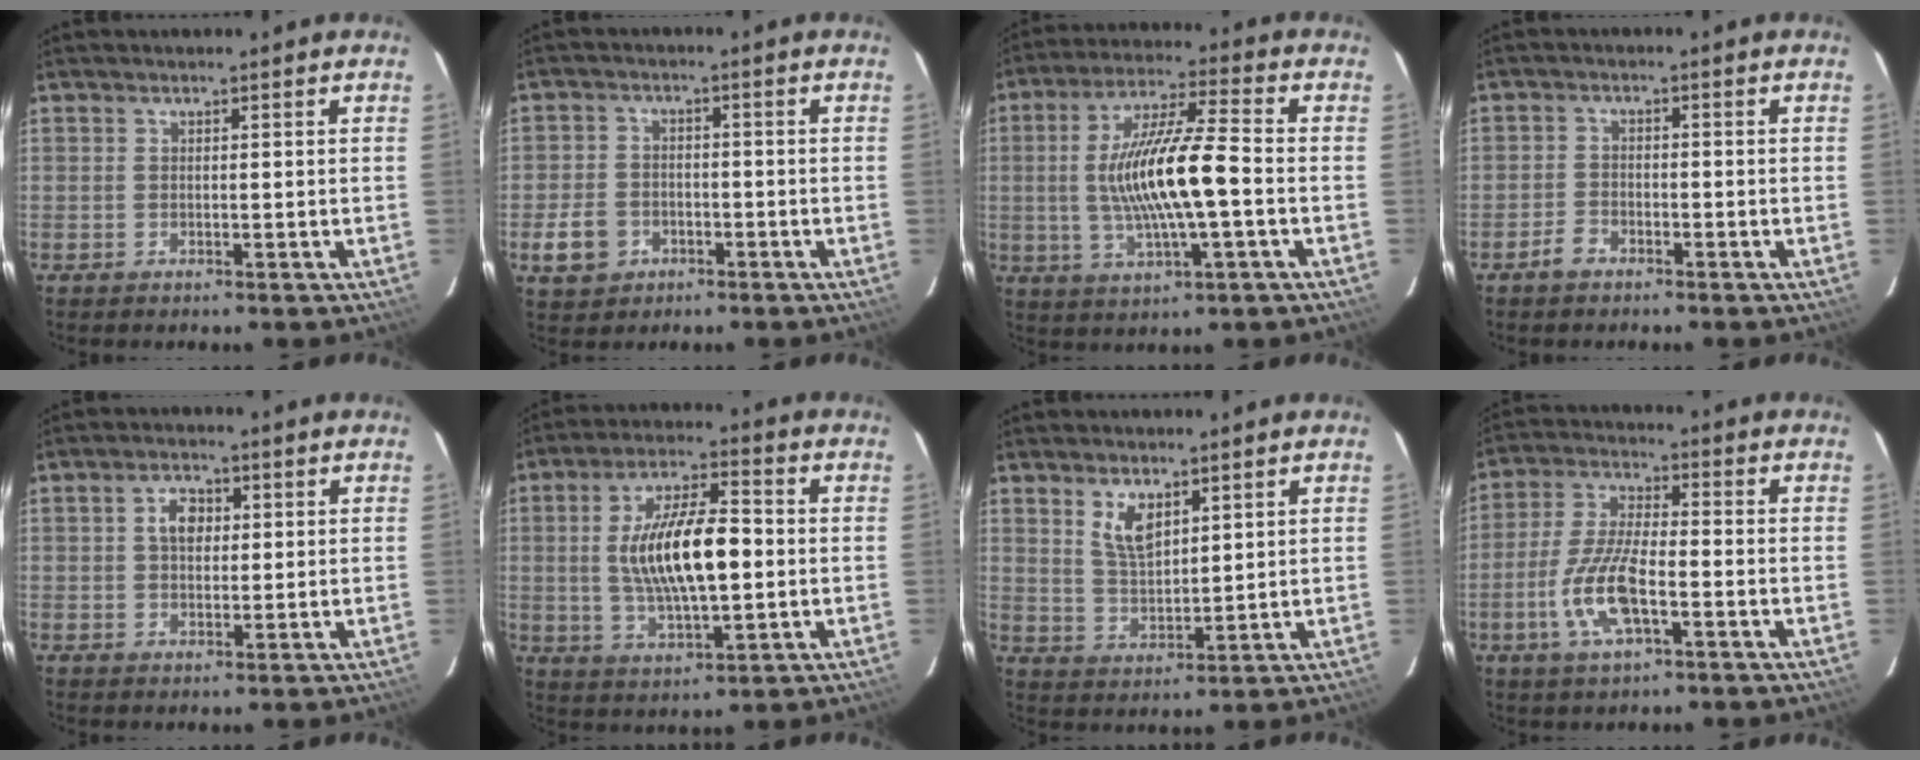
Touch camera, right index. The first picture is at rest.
{"total": 7.0, "force": [-3.1, 5.6, 2.8], "torque": [-0.081, 0.012, -0.049]}
{"total": 14.8, "force": [-1.6, 2.4, 14.5], "torque": [-0.276, 0.003, -0.027]}
{"total": 3.0, "force": [-2.4, 1.5, 1.1], "torque": [-0.033, 0.005, -0.044]}
{"total": 4.1, "force": [0.9, 2.9, 2.7], "torque": [-0.044, 0.012, 0.016]}
{"total": 14.9, "force": [0.0, 5.4, 13.9], "torque": [-0.257, 0.004, 0.006]}
{"total": 6.3, "force": [3.4, 2.9, 4.4], "torque": [-0.078, -0.003, 0.071]}
{"total": 11.3, "force": [-4.2, 3.6, 9.9], "torque": [-0.211, -0.004, -0.080]}